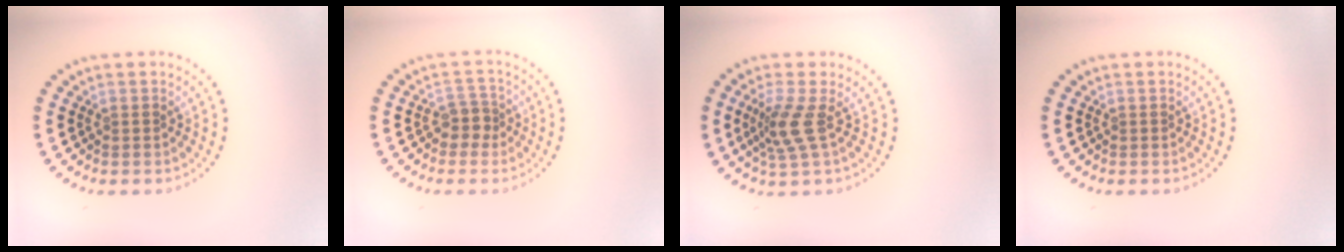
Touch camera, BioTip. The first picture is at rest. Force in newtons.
{"total": 1.9, "press": 1.5, "slide": 1.2}
{"total": 2.8, "press": 2.0, "slide": 1.9}
{"total": 0.0}